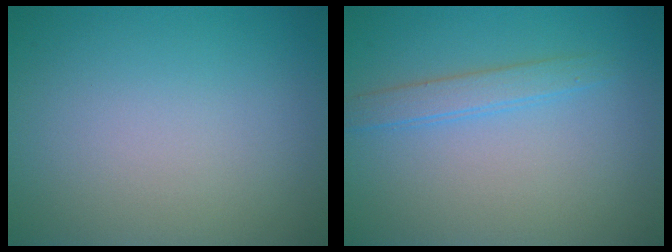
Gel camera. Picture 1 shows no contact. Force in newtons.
{"total": 1.9, "press": 1.9, "slide": 0.1}